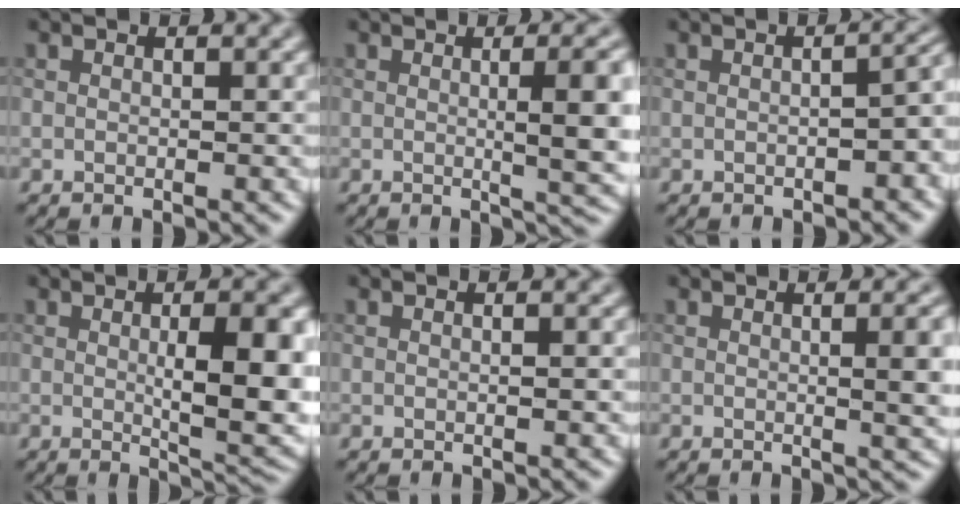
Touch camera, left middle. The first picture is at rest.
{"total": 7.1, "force": [0.5, 1.9, 6.8], "torque": [-0.073, 0.004, 0.007]}
{"total": 3.8, "force": [-0.9, 1.5, 3.4], "torque": [-0.037, 0.004, -0.005]}
{"total": 7.4, "force": [0.2, 1.9, 7.2], "torque": [-0.102, -0.008, 0.009]}
{"total": 0.5, "force": [0.0, 0.1, 0.5], "torque": [-0.008, 0.000, 0.001]}
{"total": 4.9, "force": [0.4, 1.5, 4.6], "torque": [-0.047, 0.008, 0.003]}